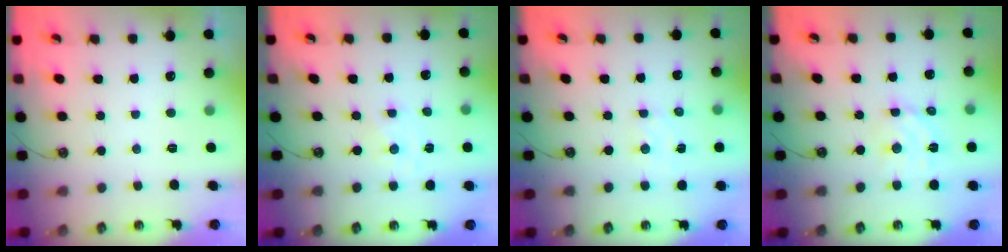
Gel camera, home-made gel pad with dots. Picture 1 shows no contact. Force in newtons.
{"total": 0.0}
{"total": 3.5, "press": 3.4, "slide": 0.5}
{"total": 8.1, "press": 8.0, "slide": 1.3}